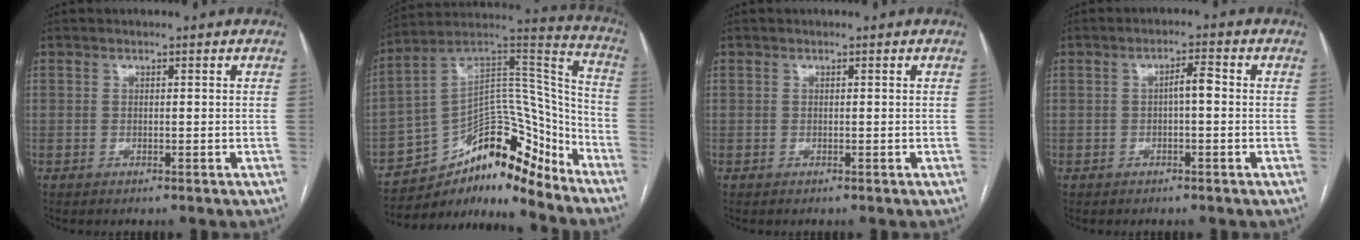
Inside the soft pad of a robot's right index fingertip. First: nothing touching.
{"total": 18.7, "force": [-14.1, 7.4, 9.8], "torque": [-0.144, 0.080, -0.227]}
{"total": 0.0}
{"total": 2.6, "force": [-0.1, 0.6, 2.5], "torque": [-0.040, 0.007, -0.003]}